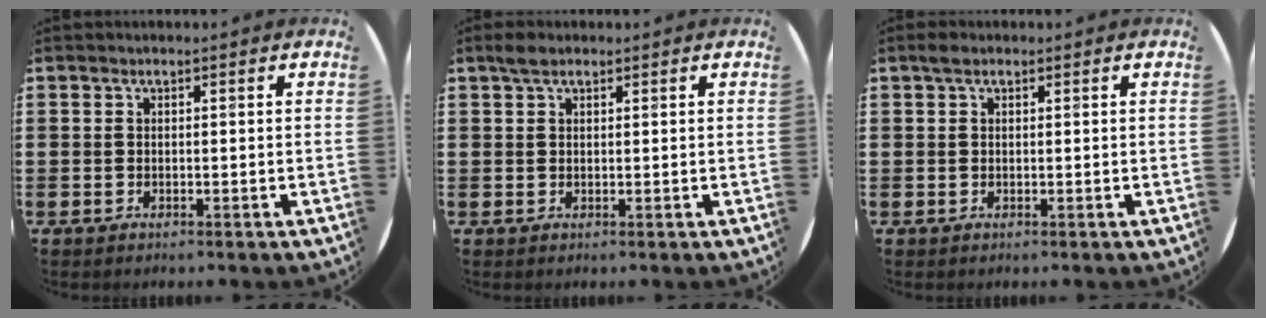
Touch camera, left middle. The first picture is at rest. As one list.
[{"total": 1.8, "force": [1.3, 0.8, 0.9], "torque": [-0.011, 0.003, 0.021]}, {"total": 1.0, "force": [0.6, 0.6, 0.6], "torque": [-0.004, 0.003, 0.009]}]